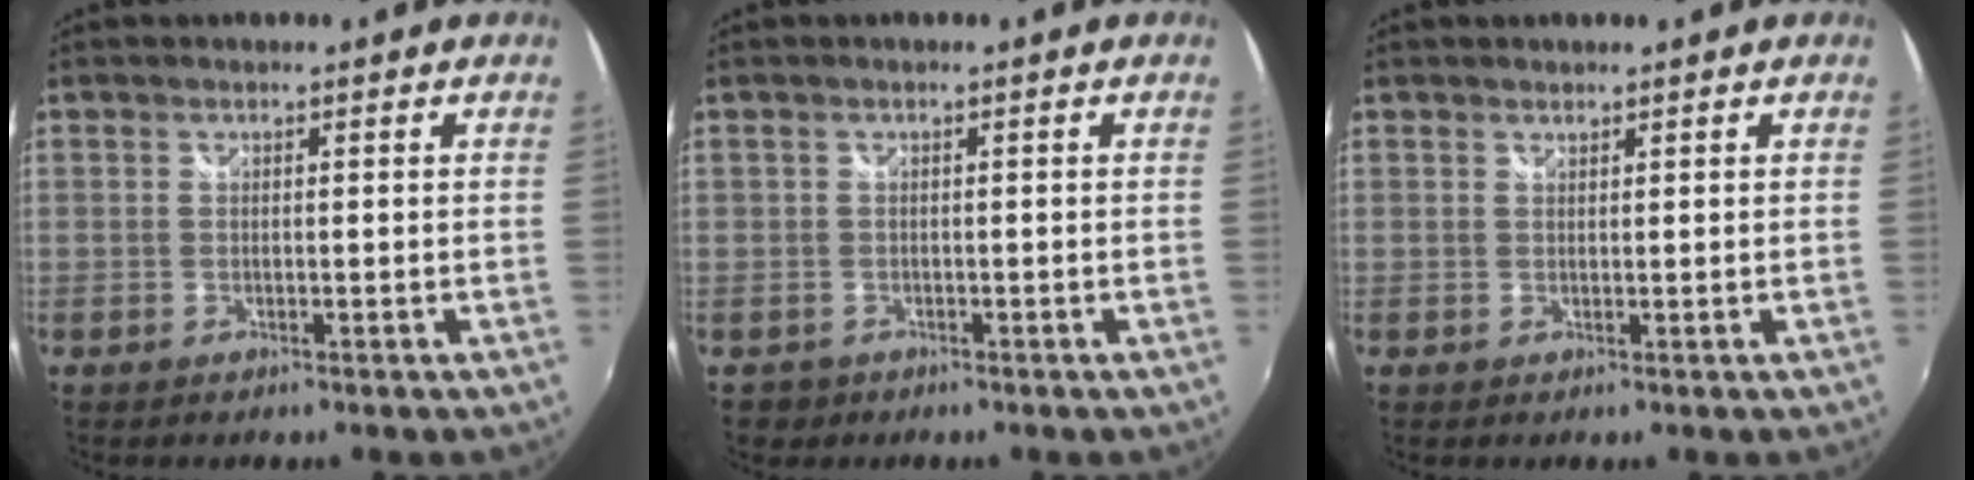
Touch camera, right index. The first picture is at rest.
{"total": 2.1, "force": [-0.9, 1.9, 0.3], "torque": [-0.011, -0.002, -0.010]}
{"total": 0.6, "force": [0.5, 0.2, 0.0], "torque": [0.001, 0.000, 0.010]}